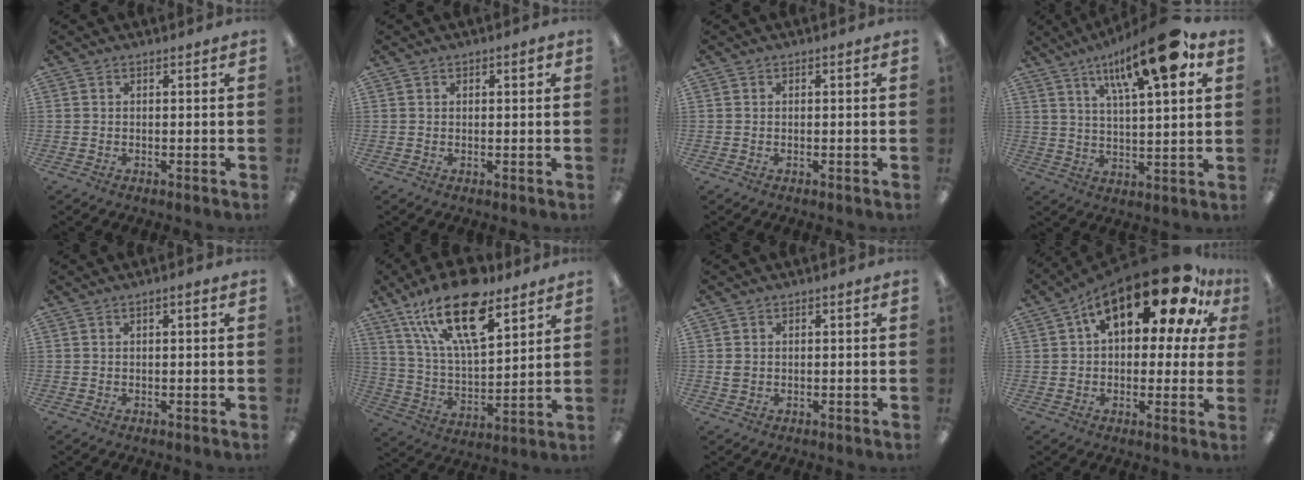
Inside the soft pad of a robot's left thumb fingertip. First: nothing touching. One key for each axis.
{"total": 1.3, "fx": 0.6, "fy": 0.6, "fz": 0.9, "tx": -0.008, "ty": -0.001, "tz": 0.009}
{"total": 0.0}
{"total": 18.9, "fx": 11.1, "fy": 5.1, "fz": 14.5, "tx": -0.220, "ty": -0.051, "tz": 0.169}
{"total": 1.2, "fx": 0.3, "fy": 0.3, "fz": 1.1, "tx": -0.020, "ty": 0.001, "tz": 0.006}
{"total": 22.0, "fx": 13.5, "fy": 8.9, "fz": 14.9, "tx": -0.278, "ty": -0.065, "tz": 0.231}
{"total": 1.7, "fx": 0.1, "fy": 1.5, "fz": 0.8, "tx": -0.017, "ty": 0.004, "tz": 0.002}
{"total": 22.0, "fx": 11.6, "fy": 9.8, "fz": 15.9, "tx": -0.242, "ty": -0.058, "tz": 0.190}